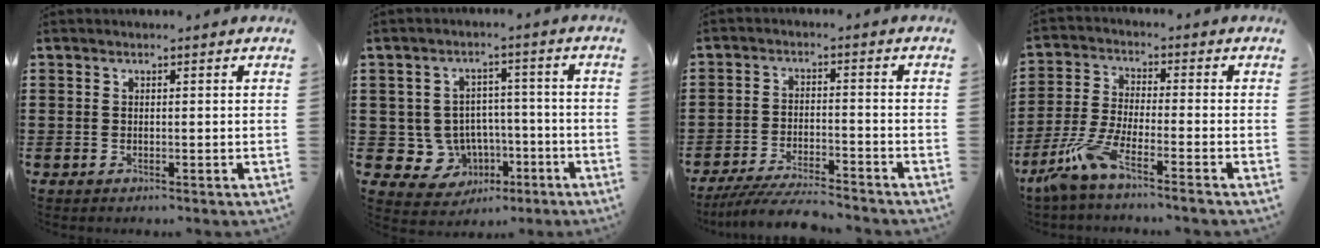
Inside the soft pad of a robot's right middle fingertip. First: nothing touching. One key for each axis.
{"total": 6.3, "fx": -1.5, "fy": 5.9, "fz": 1.4, "tx": -0.040, "ty": 0.006, "tz": -0.017}
{"total": 6.0, "fx": -5.6, "fy": 0.3, "fz": 2.0, "tx": -0.043, "ty": -0.008, "tz": -0.109}
{"total": 6.9, "fx": -5.3, "fy": 0.6, "fz": 4.4, "tx": -0.119, "ty": -0.021, "tz": -0.109}